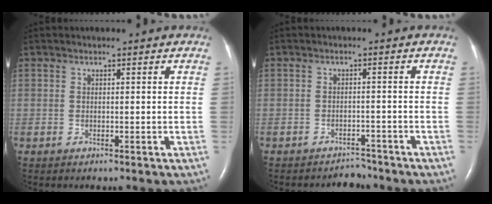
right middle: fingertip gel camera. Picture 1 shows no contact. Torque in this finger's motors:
{"motor_torque": [-0.05, -0.14, 0.02, 0.00]}